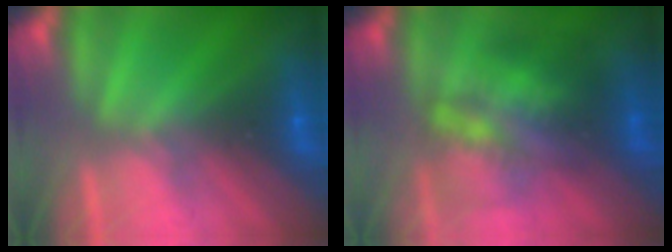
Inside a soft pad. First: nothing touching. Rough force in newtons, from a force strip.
{"total": 3.6}